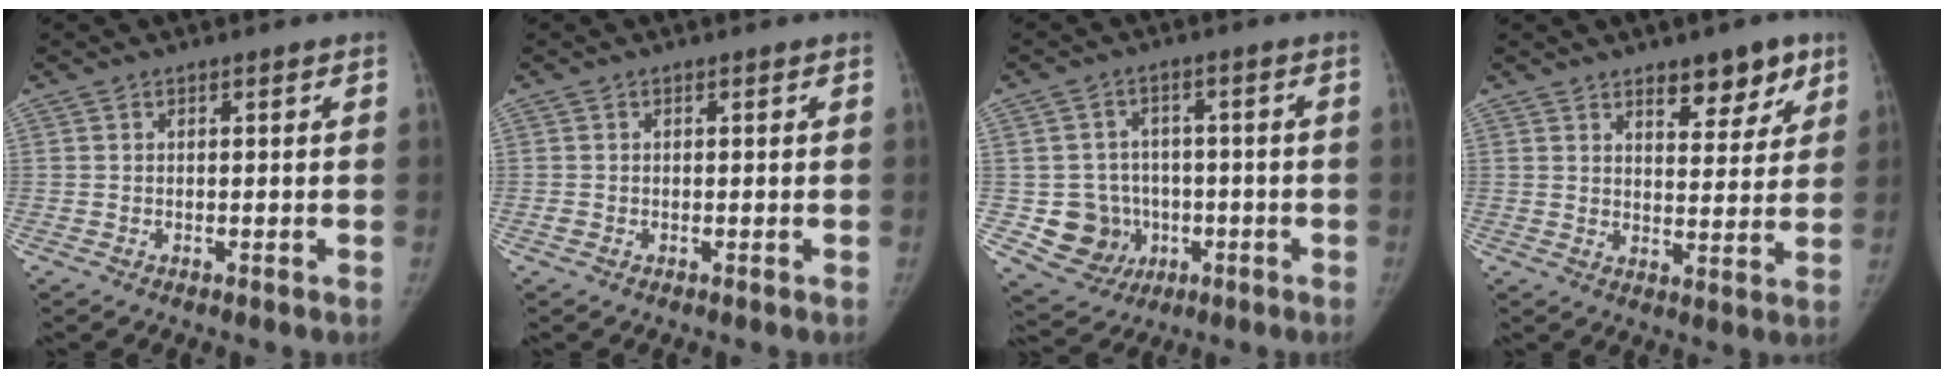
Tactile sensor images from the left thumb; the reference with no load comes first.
{"total": 0.8, "force": [-0.4, 0.7, 0.3], "torque": [-0.004, 0.001, -0.008]}
{"total": 9.6, "force": [-1.9, 9.1, 2.6], "torque": [-0.015, 0.015, -0.018]}
{"total": 8.9, "force": [5.7, 4.1, 5.5], "torque": [-0.041, -0.033, 0.082]}